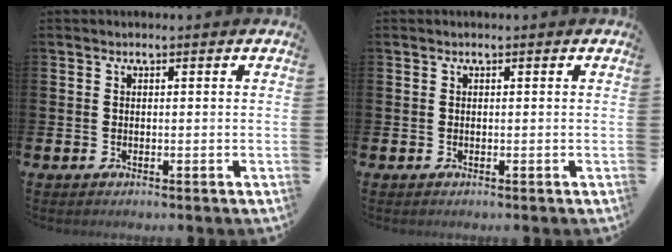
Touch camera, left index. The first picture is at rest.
{"total": 0.0}